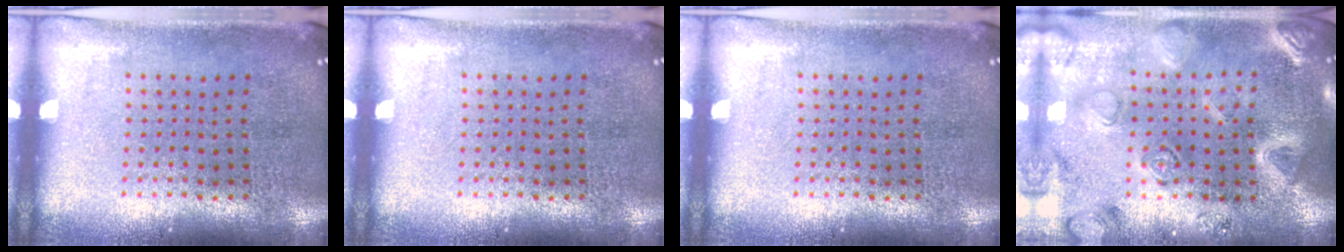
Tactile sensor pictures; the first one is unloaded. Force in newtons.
{"total": 0.0}
{"total": 0.0}
{"total": 3.0, "press": 2.9, "slide": 0.8}